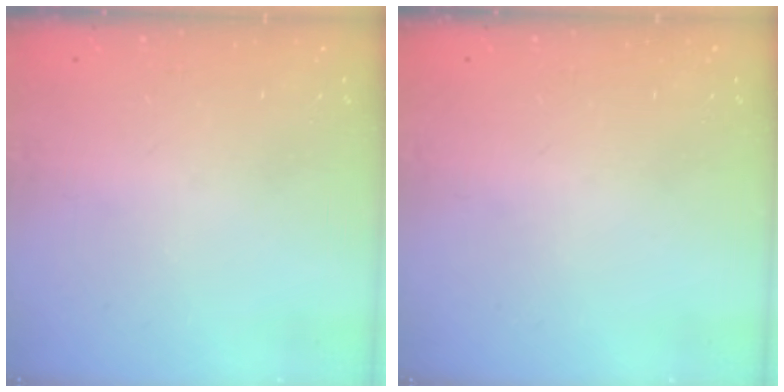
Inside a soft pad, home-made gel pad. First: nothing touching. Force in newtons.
{"total": 0.0}